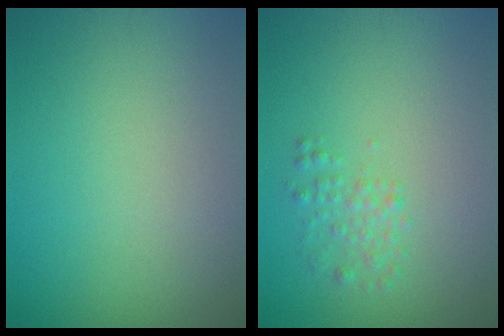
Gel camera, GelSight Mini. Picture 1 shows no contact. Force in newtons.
{"total": 1.5, "press": 1.5, "slide": 0.1}